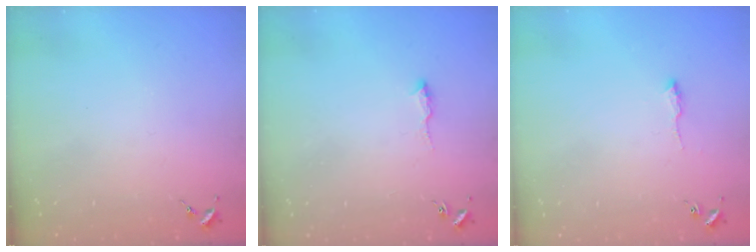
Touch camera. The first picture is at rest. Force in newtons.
{"total": 5.8, "press": 5.8, "slide": 0.5}
{"total": 5.3, "press": 5.3, "slide": 0.6}